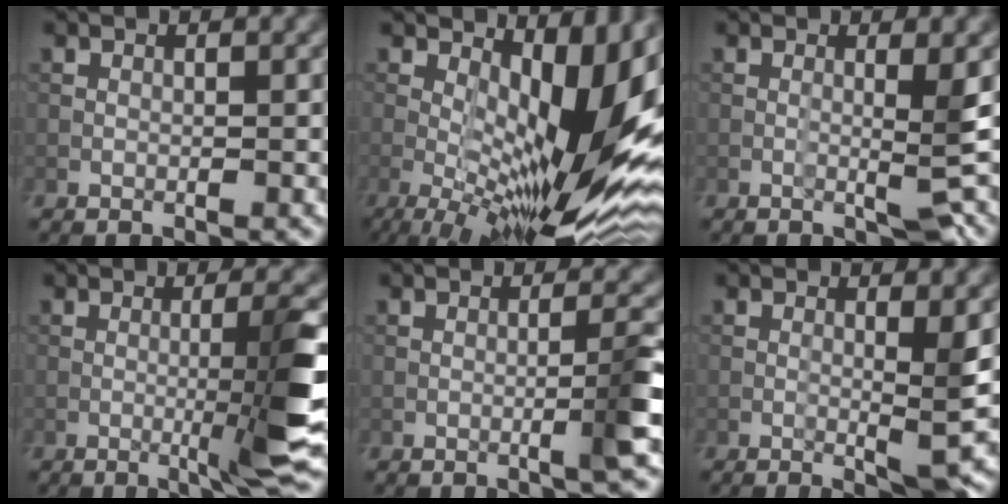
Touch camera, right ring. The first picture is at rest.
{"total": 14.0, "force": [0.0, 4.9, 13.1], "torque": [-0.179, 0.010, 0.001]}
{"total": 2.5, "force": [-0.1, 0.2, 2.5], "torque": [-0.037, -0.003, -0.004]}
{"total": 5.9, "force": [-1.0, 0.5, 5.8], "torque": [-0.090, 0.003, -0.015]}
{"total": 2.8, "force": [-0.5, 0.3, 2.7], "torque": [-0.039, 0.005, -0.016]}
{"total": 2.9, "force": [0.0, 0.2, 2.9], "torque": [-0.047, -0.005, -0.002]}